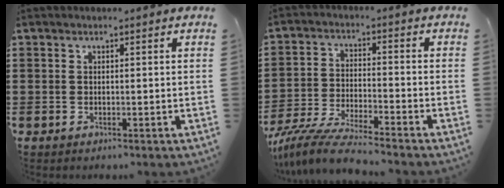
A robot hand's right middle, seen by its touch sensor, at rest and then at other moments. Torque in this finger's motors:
{"motor_torque": [1.62, -0.51, 0.68, 0.21]}